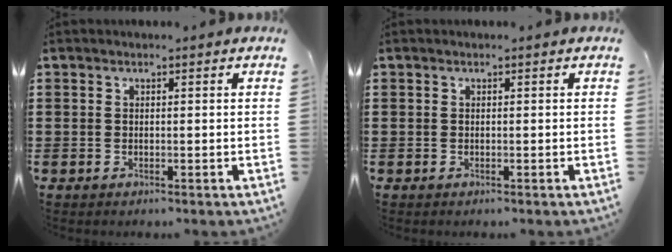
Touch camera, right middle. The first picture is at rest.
{"total": 0.0}